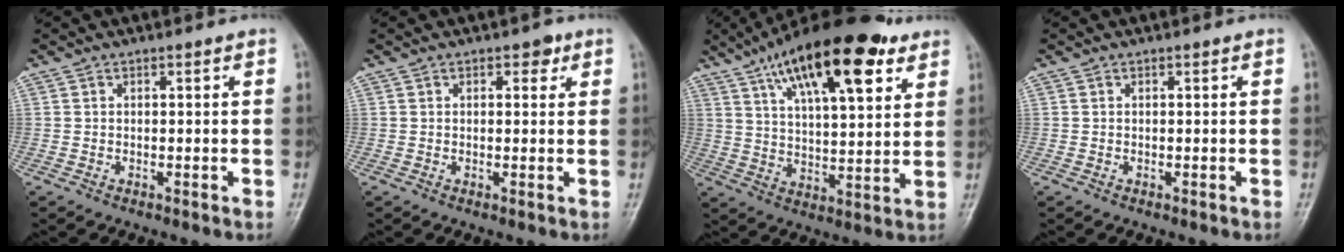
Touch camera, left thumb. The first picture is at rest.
{"total": 2.4, "force": [1.1, 1.5, 1.5], "torque": [-0.005, 0.000, 0.011]}
{"total": 21.9, "force": [11.9, 7.9, 16.6], "torque": [-0.246, -0.023, 0.193]}
{"total": 0.0}